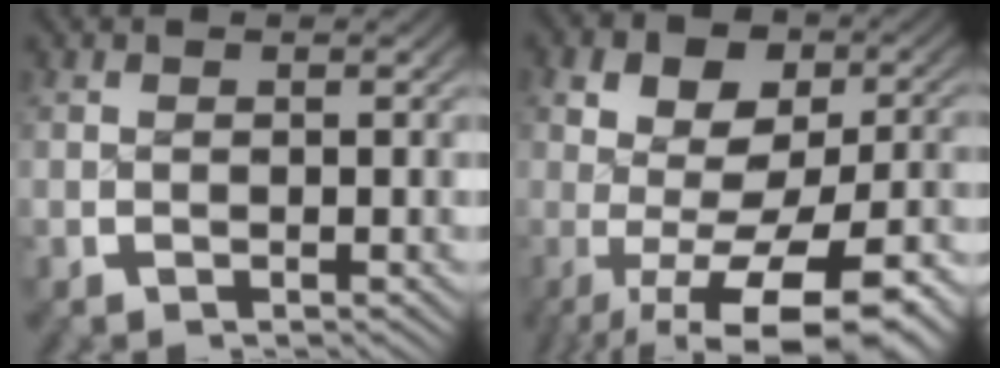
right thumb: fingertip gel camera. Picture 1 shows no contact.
{"total": 12.0, "force": [-2.9, 6.9, 9.4], "torque": [-0.161, -0.049, -0.022]}